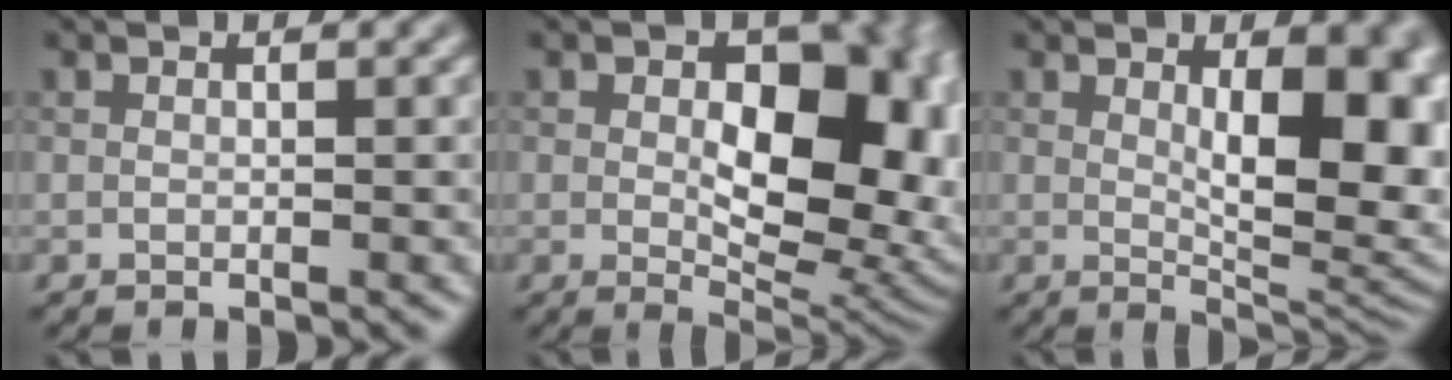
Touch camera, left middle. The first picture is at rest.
{"total": 12.1, "force": [0.8, 7.1, 9.7], "torque": [-0.114, -0.006, 0.020]}
{"total": 9.6, "force": [1.5, 4.1, 8.6], "torque": [-0.105, -0.006, 0.033]}